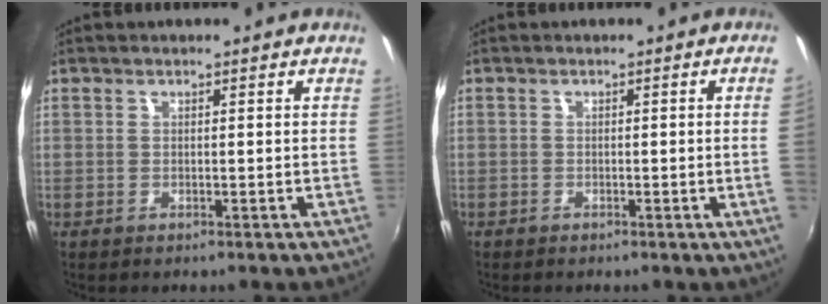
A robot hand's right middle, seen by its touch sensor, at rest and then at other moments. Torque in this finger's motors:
{"motor_torque": [1.05, -1.09, -0.80, -0.21]}